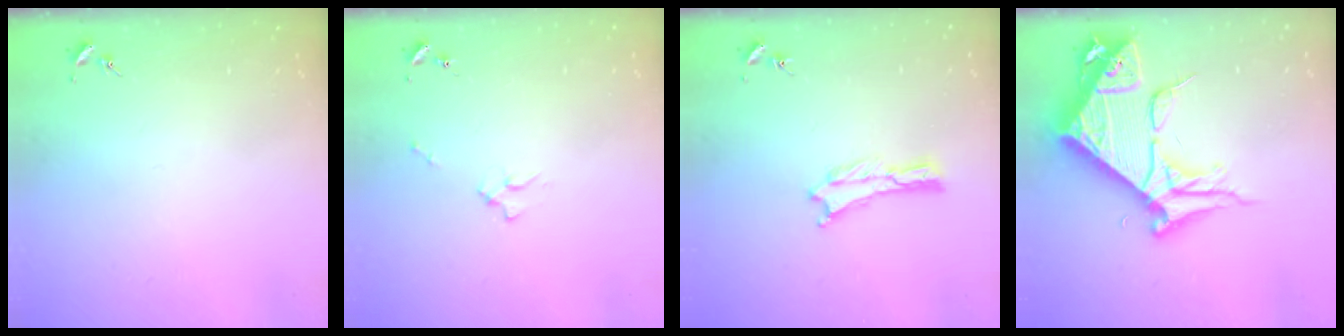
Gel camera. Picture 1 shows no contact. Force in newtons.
{"total": 1.7, "press": 1.6, "slide": 0.2}
{"total": 0.0}
{"total": 10.4, "press": 10.3, "slide": 1.2}